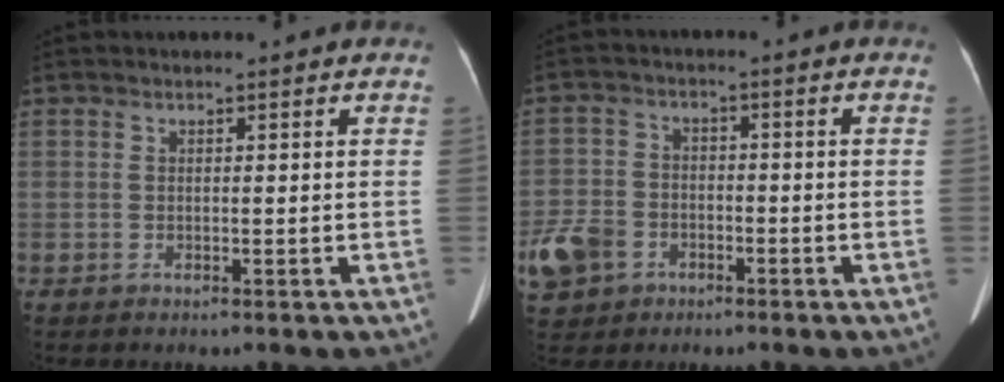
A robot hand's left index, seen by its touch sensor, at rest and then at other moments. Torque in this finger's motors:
{"motor_torque": [0.05, 0.15, 0.24, 0.02]}